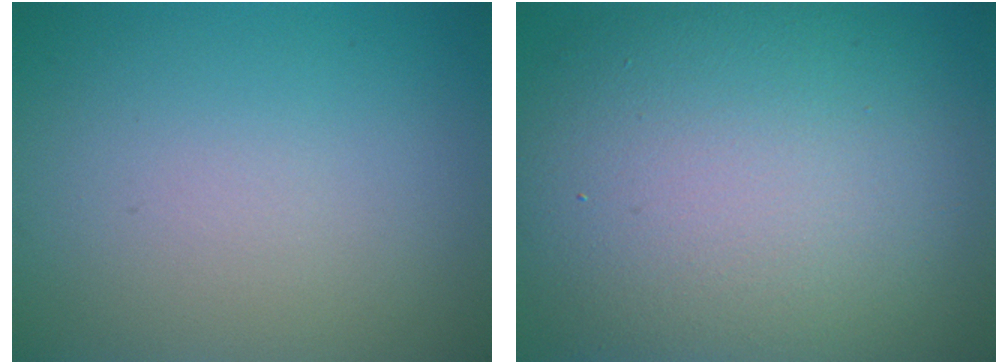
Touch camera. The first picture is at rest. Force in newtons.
{"total": 14.3, "press": 14.3, "slide": 0.9}